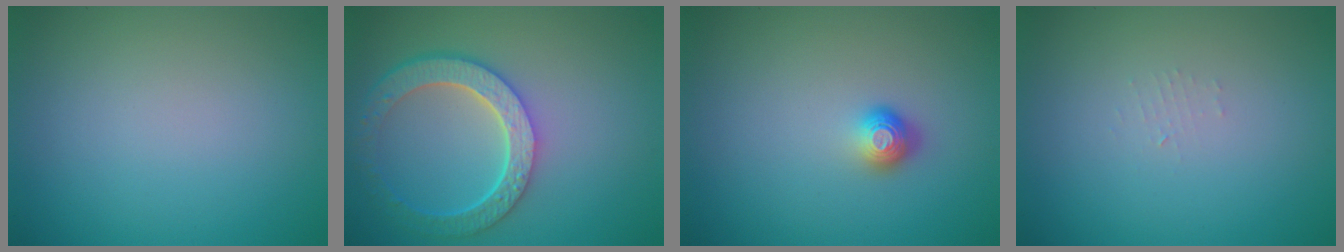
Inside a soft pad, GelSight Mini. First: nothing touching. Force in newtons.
{"total": 6.1, "press": 4.8, "slide": 3.8}
{"total": 1.7, "press": 1.3, "slide": 1.2}
{"total": 0.7, "press": 0.7, "slide": 0.1}